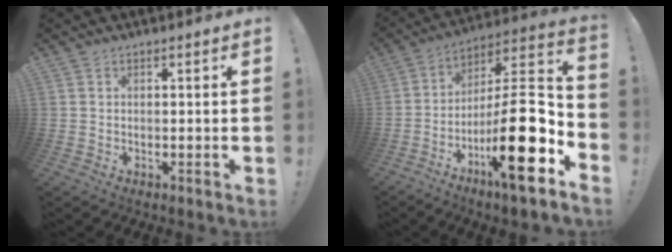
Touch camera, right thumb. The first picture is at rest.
{"total": 23.0, "force": [-9.1, 5.3, 20.5], "torque": [-0.334, 0.037, -0.151]}